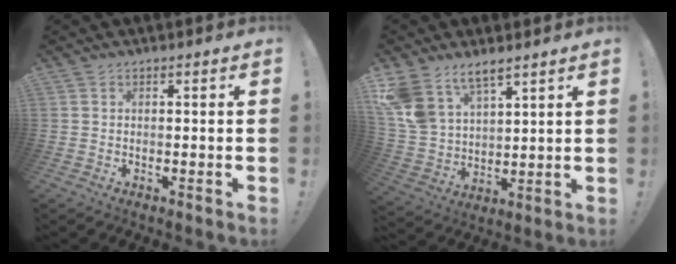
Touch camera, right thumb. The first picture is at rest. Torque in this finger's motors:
{"motor_torque": [0.22, 0.45, 1.10, 0.87, 0.10]}